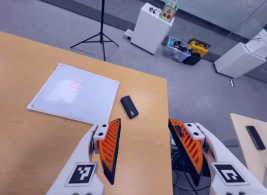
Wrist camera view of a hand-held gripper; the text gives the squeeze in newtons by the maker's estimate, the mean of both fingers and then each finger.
{"total": 0.0}